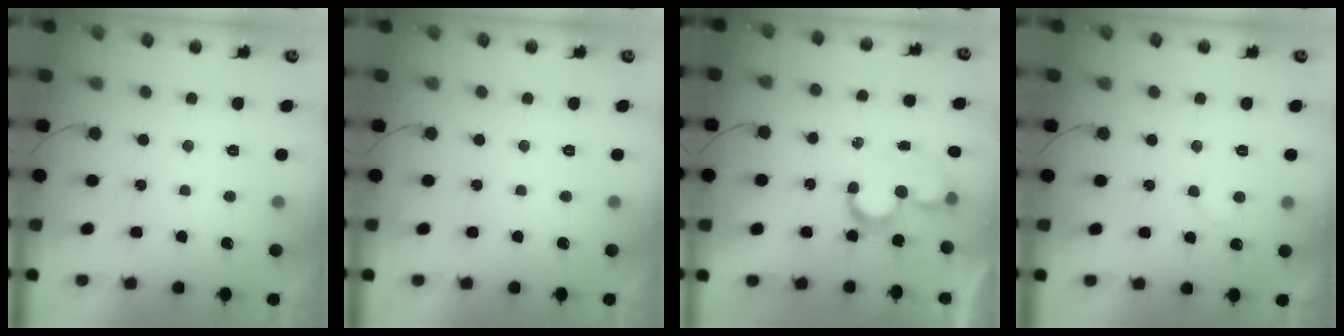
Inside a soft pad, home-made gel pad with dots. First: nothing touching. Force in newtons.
{"total": 0.0}
{"total": 9.1, "press": 9.0, "slide": 0.6}
{"total": 6.1, "press": 6.1, "slide": 0.5}